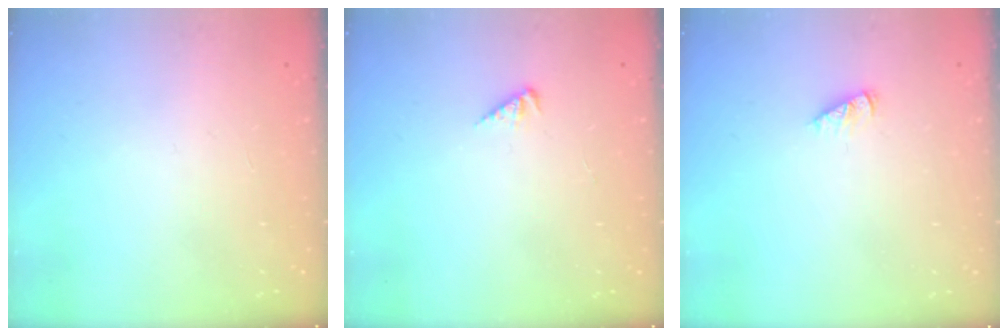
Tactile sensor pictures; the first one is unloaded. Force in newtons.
{"total": 2.8, "press": 2.8, "slide": 0.6}
{"total": 2.0, "press": 2.0, "slide": 0.3}